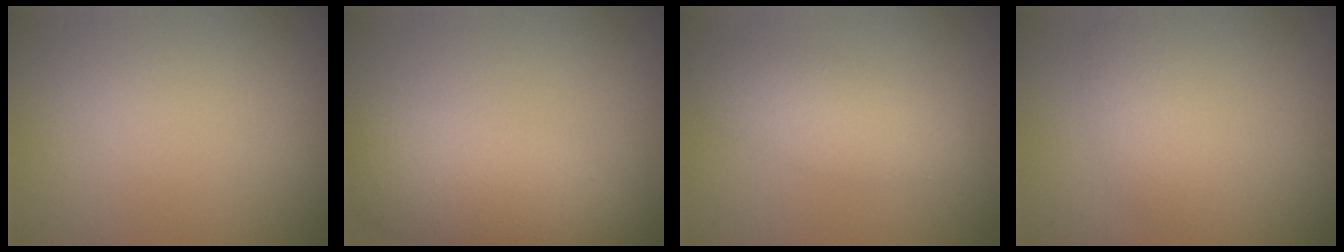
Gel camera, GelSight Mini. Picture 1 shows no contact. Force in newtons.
{"total": 5.8, "press": 5.8, "slide": 0.2}
{"total": 3.2, "press": 3.2, "slide": 0.2}
{"total": 1.8, "press": 1.8, "slide": 0.1}